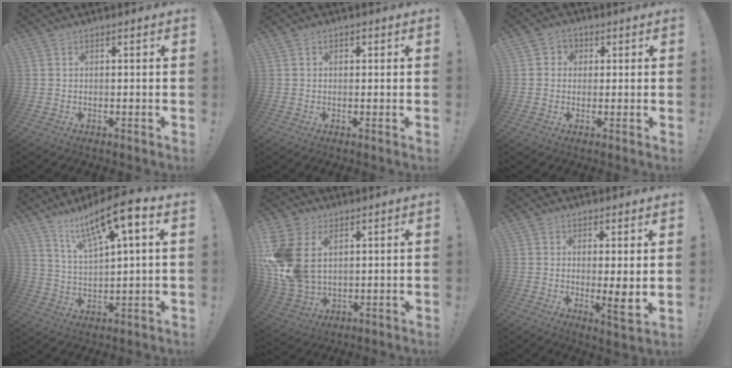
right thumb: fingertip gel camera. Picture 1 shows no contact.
{"total": 1.1, "force": [0.1, 0.9, 0.6], "torque": [-0.005, 0.002, 0.001]}
{"total": 3.7, "force": [-0.1, 3.6, 1.0], "torque": [-0.008, 0.005, -0.002]}
{"total": 13.0, "force": [7.3, 3.2, 10.2], "torque": [-0.165, -0.033, 0.116]}
{"total": 16.5, "force": [4.1, 11.8, 10.7], "torque": [-0.223, -0.018, 0.080]}
{"total": 5.7, "force": [0.6, 0.3, 5.6], "torque": [-0.059, -0.029, 0.009]}